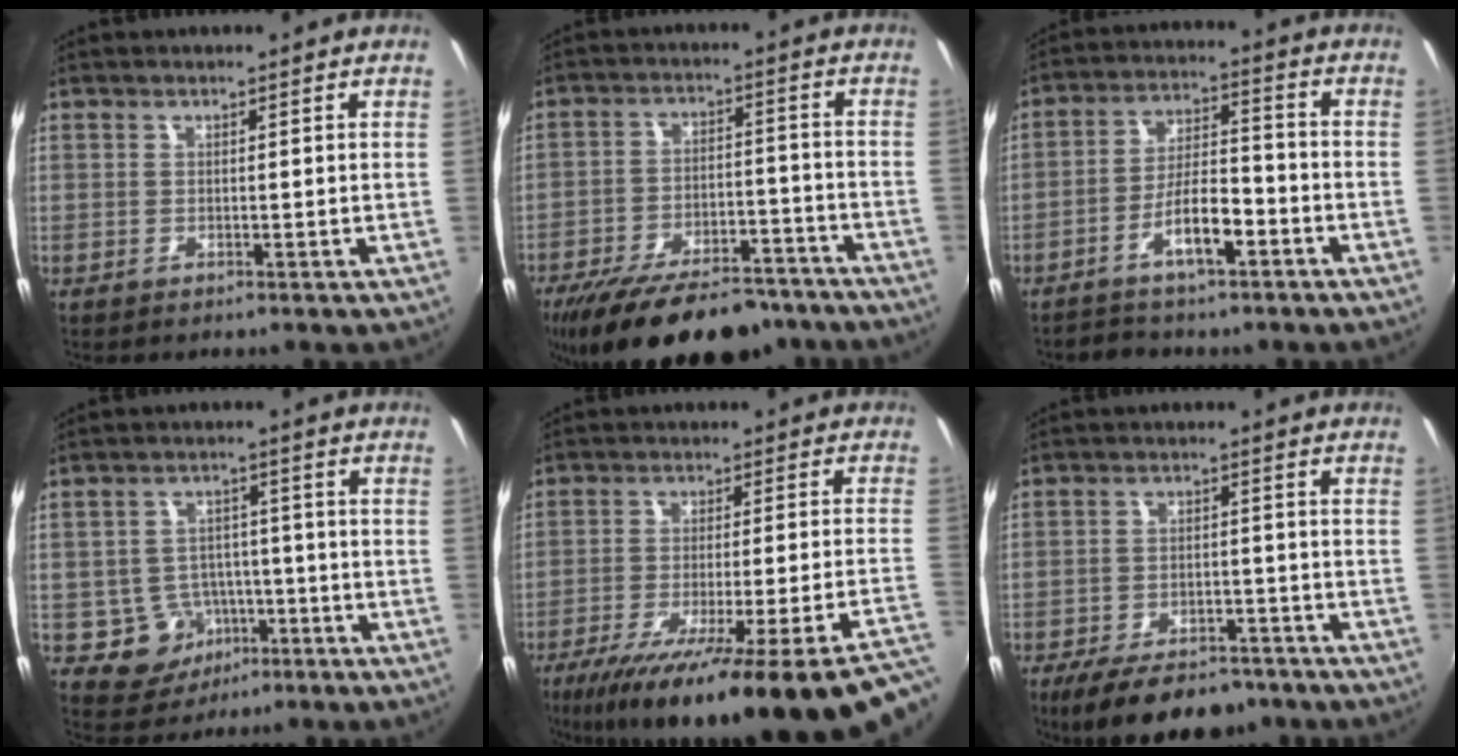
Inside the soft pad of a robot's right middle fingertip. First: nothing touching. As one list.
[{"total": 23.4, "force": [-18.7, 8.6, 11.1], "torque": [-0.214, -0.012, -0.263]}, {"total": 7.7, "force": [-4.7, 2.7, 5.5], "torque": [-0.107, 0.018, -0.075]}, {"total": 7.1, "force": [-3.1, 6.2, 1.7], "torque": [-0.043, 0.019, -0.032]}, {"total": 29.9, "force": [-22.5, 3.3, 19.5], "torque": [-0.284, -0.077, -0.316]}, {"total": 14.2, "force": [-10.6, 6.1, 7.1], "torque": [-0.153, -0.014, -0.157]}]